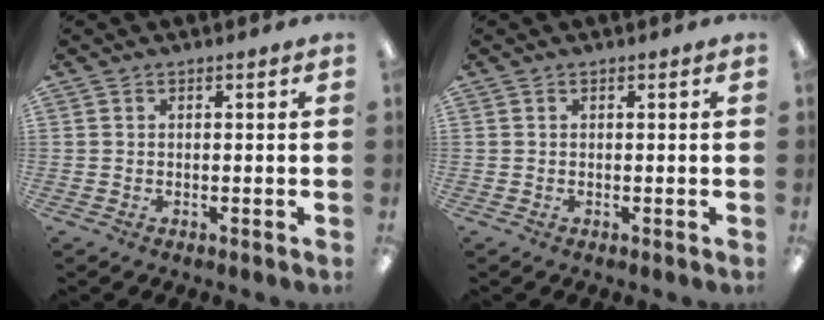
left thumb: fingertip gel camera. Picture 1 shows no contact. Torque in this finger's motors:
{"motor_torque": [-0.06, -0.07, 0.04, -0.03, 0.00]}